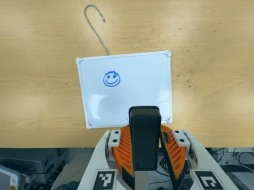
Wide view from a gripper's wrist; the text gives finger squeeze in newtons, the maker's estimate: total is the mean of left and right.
{"total": 6.3, "left": 5.3, "right": 7.4}